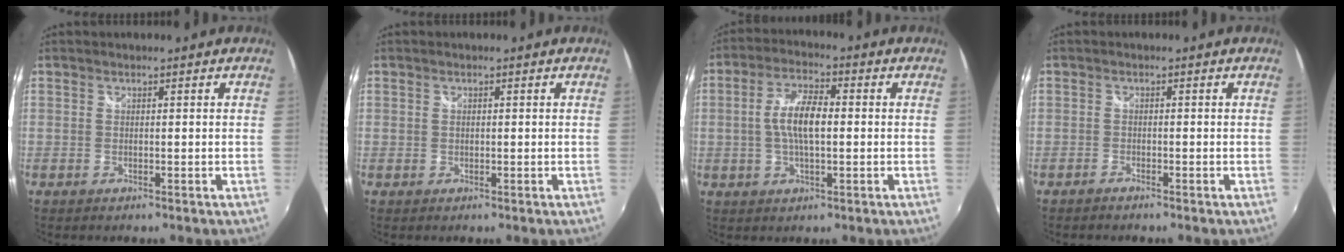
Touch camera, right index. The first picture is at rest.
{"total": 0.6, "force": [0.0, 0.5, 0.3], "torque": [-0.005, 0.000, -0.001]}
{"total": 7.7, "force": [-0.1, 2.8, 7.1], "torque": [-0.139, 0.010, -0.003]}
{"total": 1.2, "force": [-1.1, 0.3, 0.4], "torque": [-0.014, -0.003, -0.024]}